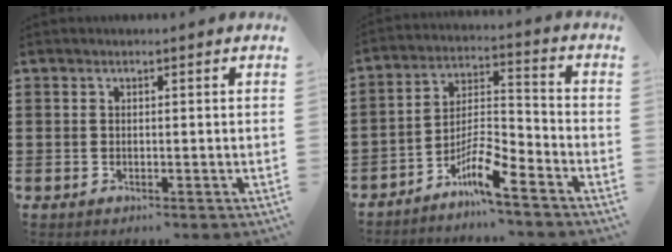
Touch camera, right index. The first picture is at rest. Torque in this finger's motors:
{"motor_torque": [0.40, -0.35, 0.39, 0.12]}